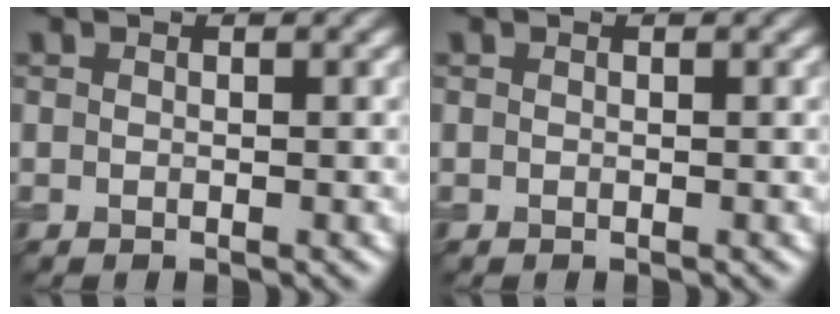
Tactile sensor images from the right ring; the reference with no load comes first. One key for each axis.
{"total": 0.0}